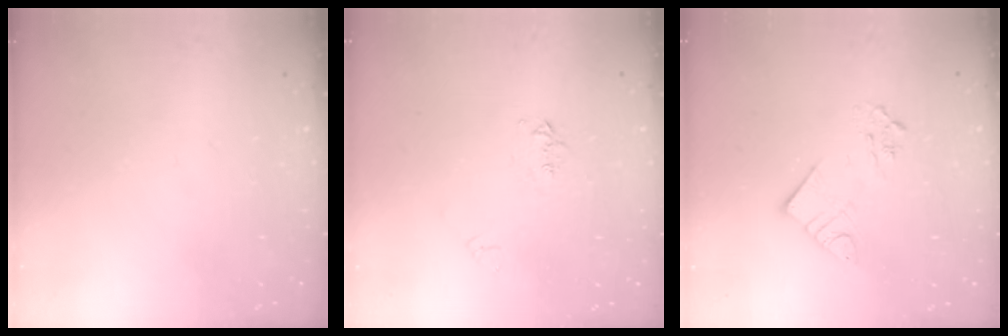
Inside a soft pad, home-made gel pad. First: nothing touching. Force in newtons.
{"total": 5.0, "press": 5.0, "slide": 0.6}
{"total": 7.6, "press": 7.5, "slide": 0.8}